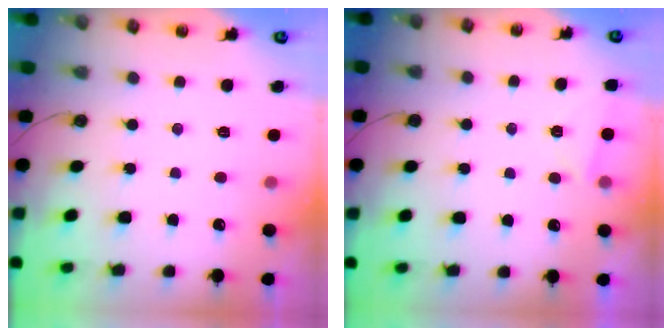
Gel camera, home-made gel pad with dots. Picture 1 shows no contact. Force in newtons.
{"total": 1.7, "press": 1.7, "slide": 0.3}